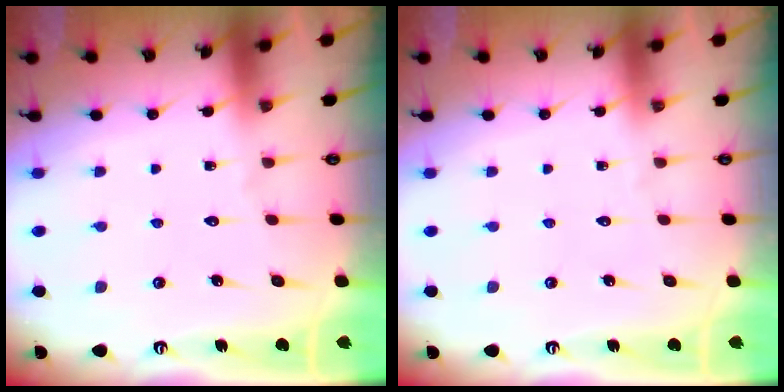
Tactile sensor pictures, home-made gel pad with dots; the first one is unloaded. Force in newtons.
{"total": 0.0}